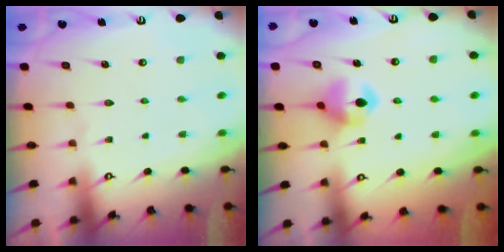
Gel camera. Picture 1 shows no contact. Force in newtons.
{"total": 7.1, "press": 7.1, "slide": 0.6}